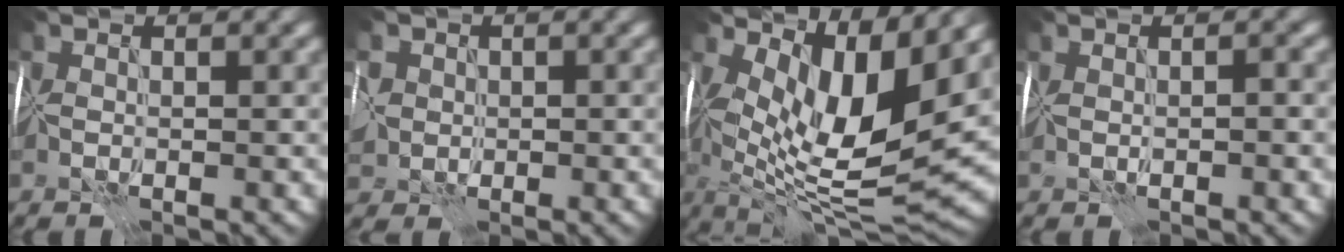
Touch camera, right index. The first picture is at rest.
{"total": 5.7, "force": [0.0, 4.9, 2.8], "torque": [-0.067, 0.014, -0.019]}
{"total": 12.5, "force": [3.3, 5.0, 11.0], "torque": [-0.180, -0.011, 0.059]}
{"total": 1.7, "force": [0.0, 0.4, 1.7], "torque": [-0.023, 0.003, 0.000]}